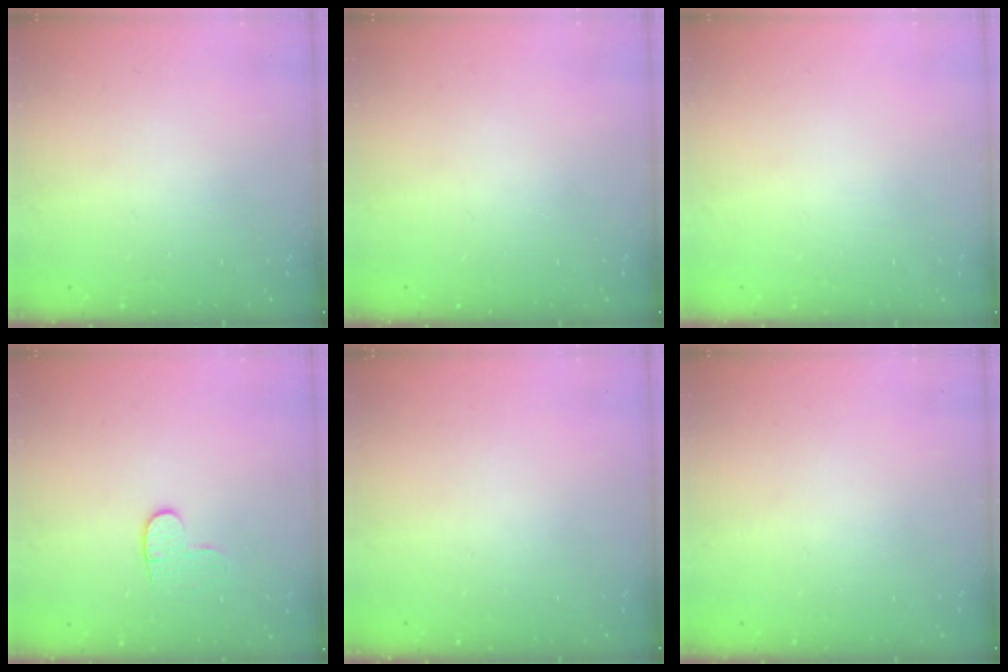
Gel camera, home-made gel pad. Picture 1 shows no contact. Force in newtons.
{"total": 0.0}
{"total": 0.0}
{"total": 5.7, "press": 5.6, "slide": 0.6}
{"total": 0.0}
{"total": 0.0}